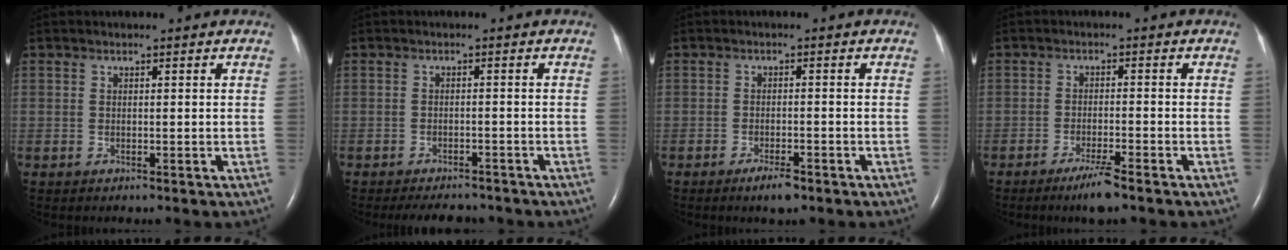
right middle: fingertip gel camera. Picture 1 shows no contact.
{"total": 6.1, "force": [-5.5, 1.9, 1.8], "torque": [-0.025, -0.006, -0.071]}
{"total": 3.0, "force": [-2.1, 0.7, 2.0], "torque": [-0.042, -0.002, -0.034]}
{"total": 4.0, "force": [-3.0, -0.1, 2.7], "torque": [-0.056, -0.009, -0.055]}